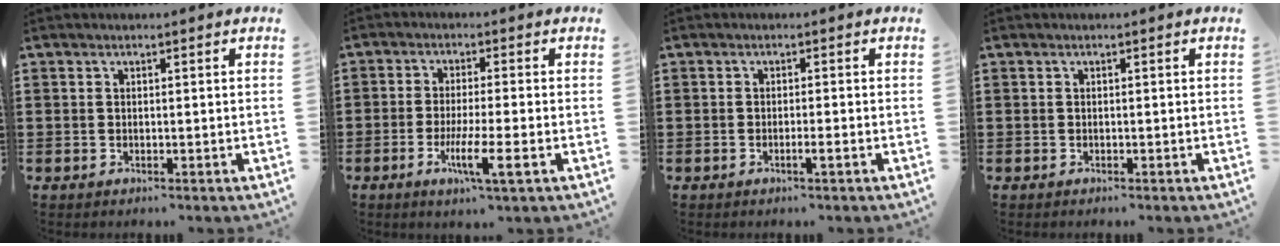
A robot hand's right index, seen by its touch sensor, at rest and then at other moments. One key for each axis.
{"total": 6.8, "fx": -2.7, "fy": 0.7, "fz": 6.1, "tx": -0.104, "ty": -0.009, "tz": -0.045}
{"total": 1.5, "fx": -0.8, "fy": -0.1, "fz": 1.3, "tx": -0.022, "ty": -0.004, "tz": -0.015}
{"total": 0.0}